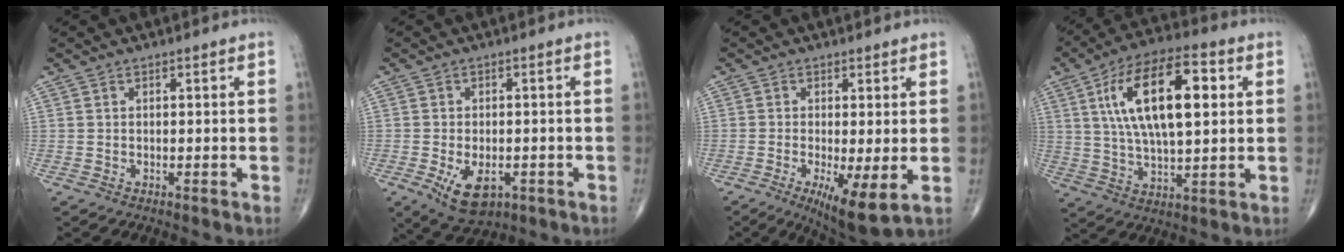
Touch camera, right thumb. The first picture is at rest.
{"total": 7.6, "force": [-2.7, 4.3, 5.7], "torque": [-0.086, -0.001, -0.033]}
{"total": 8.5, "force": [-2.0, 2.1, 7.9], "torque": [-0.133, -0.024, -0.031]}
{"total": 18.8, "force": [4.6, 7.8, 16.4], "torque": [-0.279, 0.008, 0.077]}